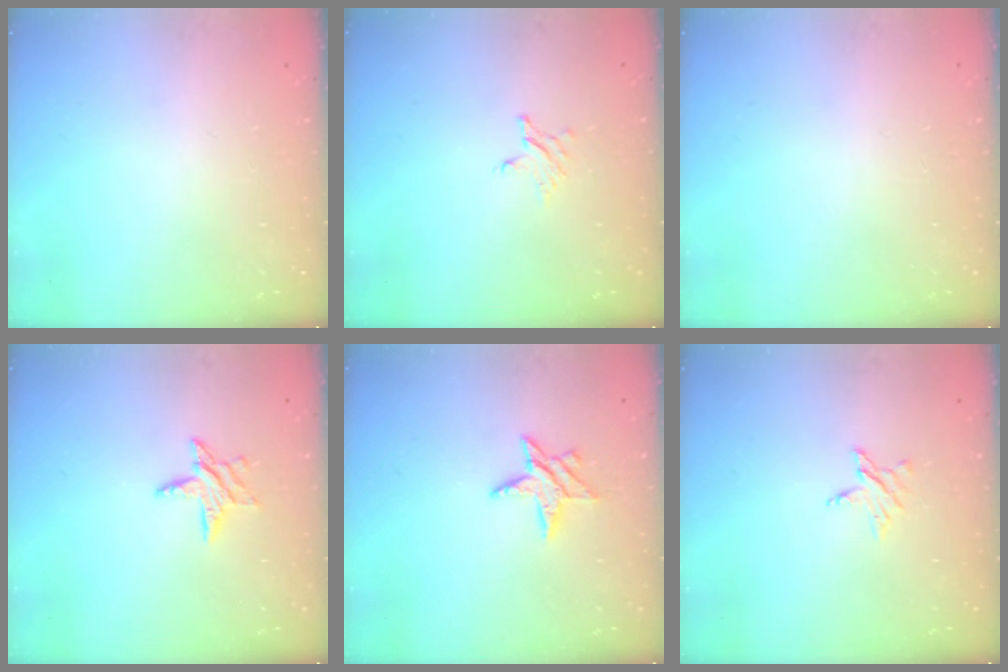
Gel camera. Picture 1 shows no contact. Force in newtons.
{"total": 2.7, "press": 2.7, "slide": 0.3}
{"total": 0.0}
{"total": 6.5, "press": 6.5, "slide": 0.5}
{"total": 6.7, "press": 6.7, "slide": 0.2}
{"total": 4.3, "press": 4.3, "slide": 0.4}